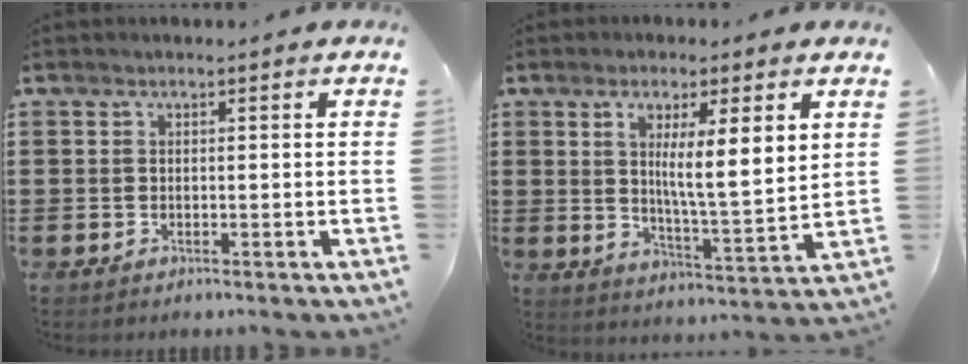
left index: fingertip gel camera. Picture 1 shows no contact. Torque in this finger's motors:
{"motor_torque": [2.01, -0.13, 0.53, 0.21]}